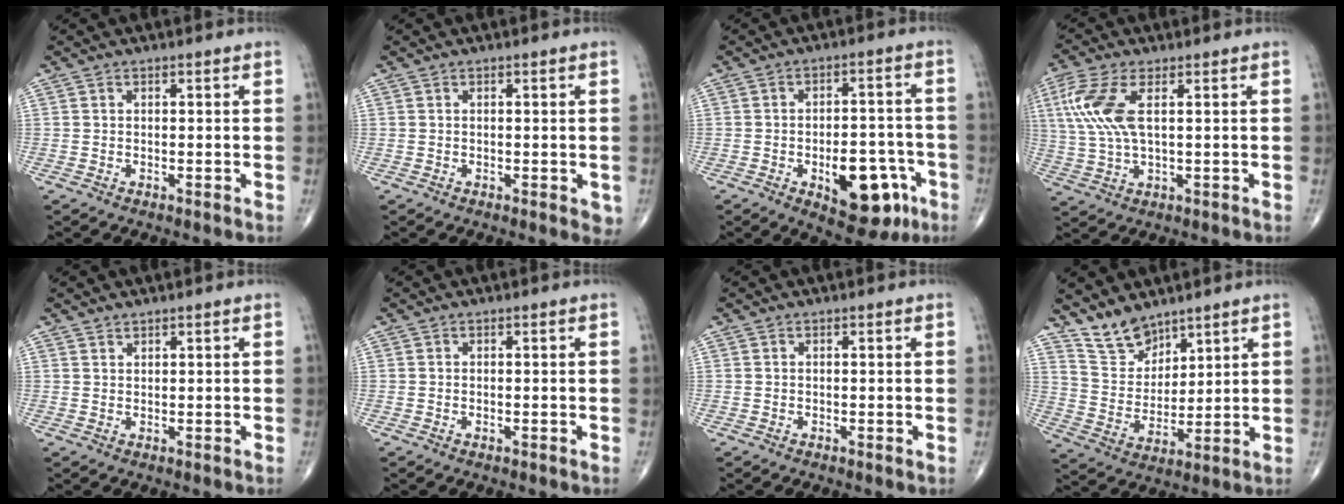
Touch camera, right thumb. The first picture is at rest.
{"total": 2.3, "force": [-0.4, 0.9, 2.1], "torque": [-0.017, -0.006, -0.005]}
{"total": 14.2, "force": [-5.6, 7.2, 10.9], "torque": [-0.117, 0.033, -0.067]}
{"total": 10.2, "force": [2.8, 4.2, 8.9], "torque": [-0.227, 0.001, 0.058]}
{"total": 0.9, "force": [0.8, 0.2, 0.0], "torque": [0.002, -0.008, 0.015]}
{"total": 0.0}
{"total": 0.0}
{"total": 8.4, "force": [7.0, 4.0, 2.2], "torque": [-0.022, -0.053, 0.150]}